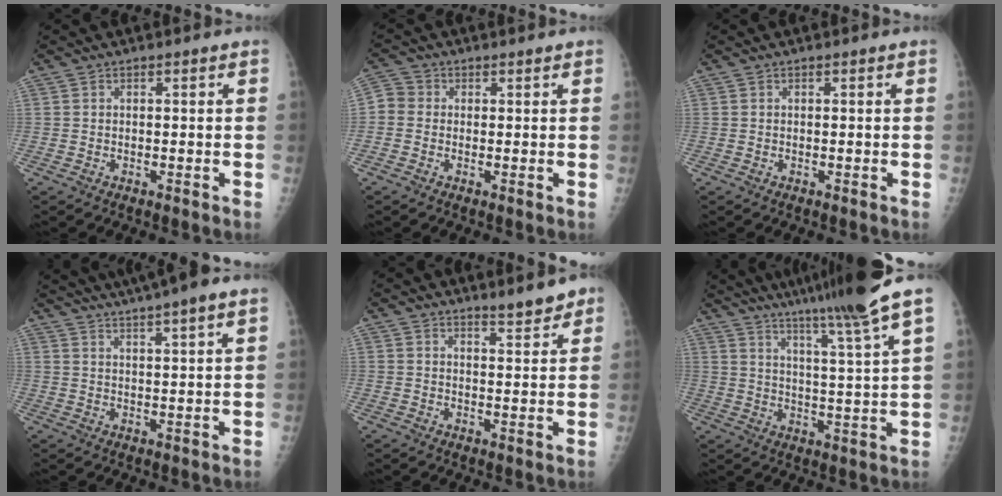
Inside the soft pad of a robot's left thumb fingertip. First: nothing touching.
{"total": 4.0, "force": [0.0, 3.6, 1.6], "torque": [-0.025, 0.008, -0.013]}
{"total": 0.0}
{"total": 13.4, "force": [10.3, 0.8, 8.5], "torque": [-0.134, 0.005, 0.145]}
{"total": 4.4, "force": [3.5, 1.0, 2.4], "torque": [-0.023, -0.027, 0.049]}
{"total": 16.8, "force": [12.9, -1.4, 10.7], "torque": [-0.166, -0.068, 0.190]}